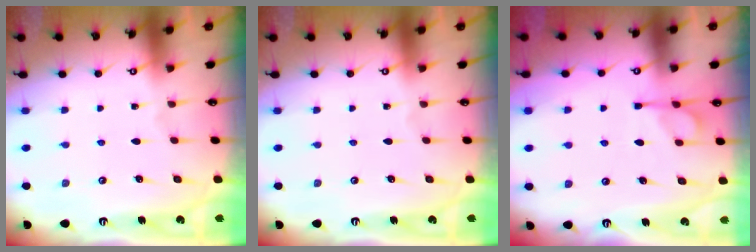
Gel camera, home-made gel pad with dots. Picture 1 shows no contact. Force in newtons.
{"total": 0.0}
{"total": 2.8, "press": 2.6, "slide": 1.2}